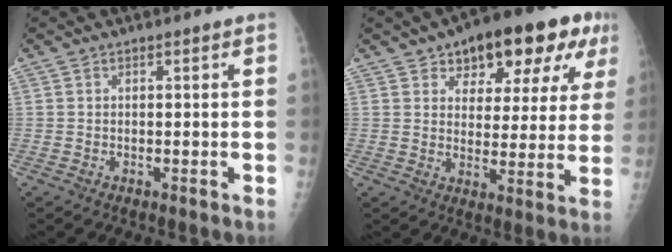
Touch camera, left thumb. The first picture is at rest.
{"total": 17.2, "force": [9.3, 8.2, 11.9], "torque": [-0.116, -0.007, 0.129]}